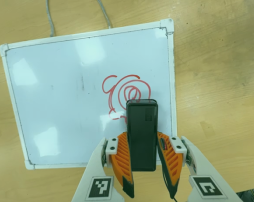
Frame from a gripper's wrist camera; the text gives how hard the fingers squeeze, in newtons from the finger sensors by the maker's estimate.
{"total": 4.8, "left": 3.5, "right": 6.1}